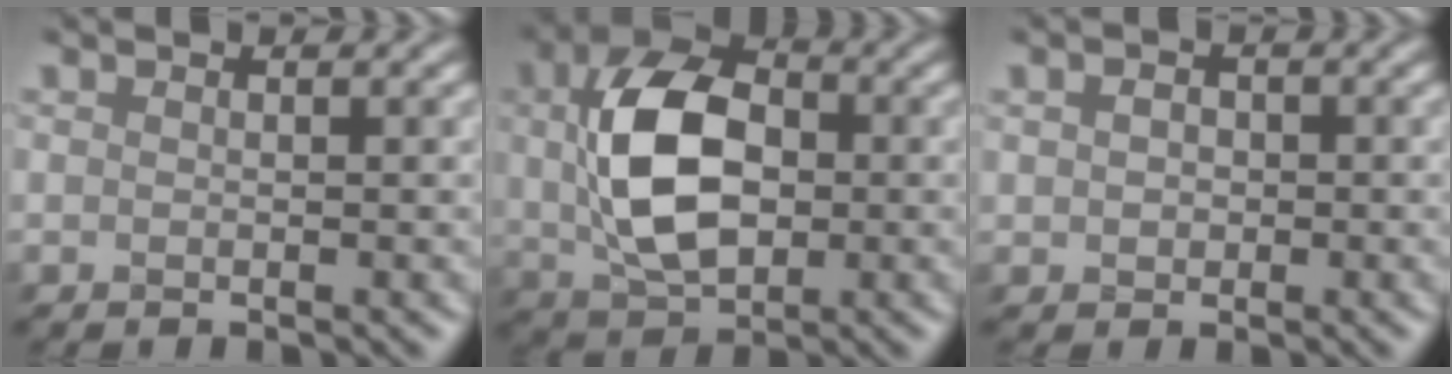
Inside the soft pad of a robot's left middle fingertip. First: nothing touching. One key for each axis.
{"total": 7.8, "fx": 0.2, "fy": 5.0, "fz": 6.0, "tx": -0.149, "ty": 0.001, "tz": 0.021}
{"total": 1.1, "fx": 0.2, "fy": 1.1, "fz": -0.1, "tx": -0.004, "ty": 0.014, "tz": 0.007}